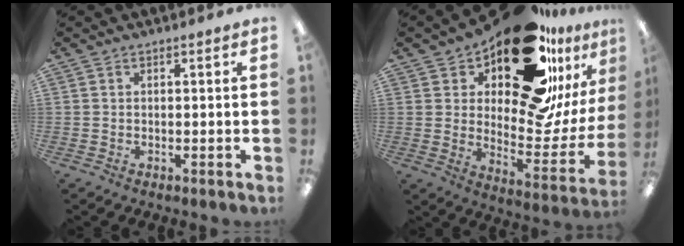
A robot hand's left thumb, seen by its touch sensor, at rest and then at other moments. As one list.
[{"total": 24.4, "force": [18.0, 9.5, 13.5], "torque": [-0.161, -0.136, 0.301]}]